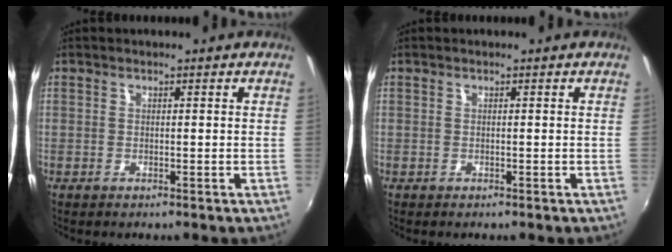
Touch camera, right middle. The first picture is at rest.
{"total": 0.0}